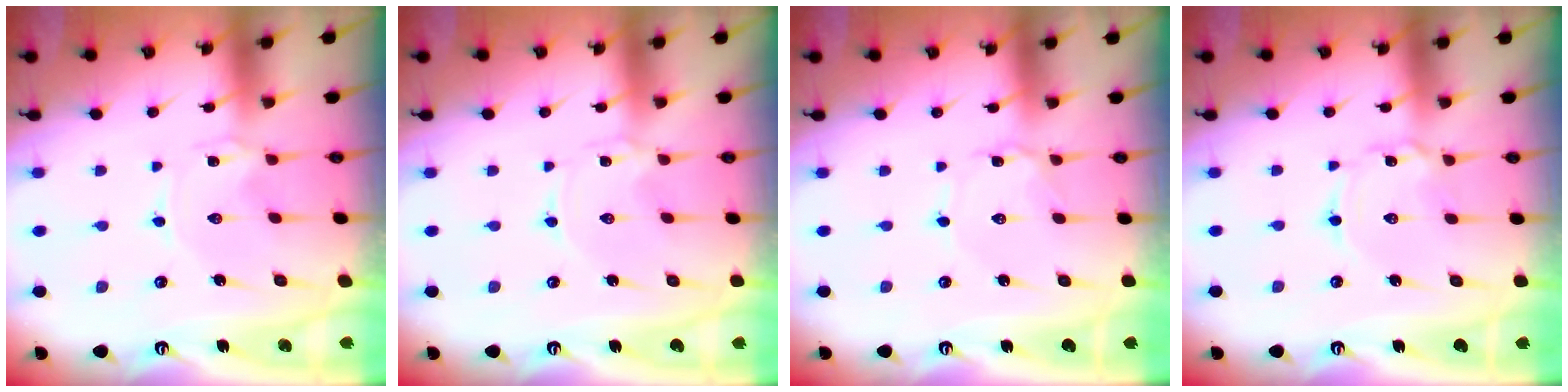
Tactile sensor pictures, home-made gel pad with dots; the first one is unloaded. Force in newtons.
{"total": 0.0}
{"total": 0.7, "press": 0.7, "slide": 0.1}
{"total": 2.0, "press": 2.0, "slide": 0.2}